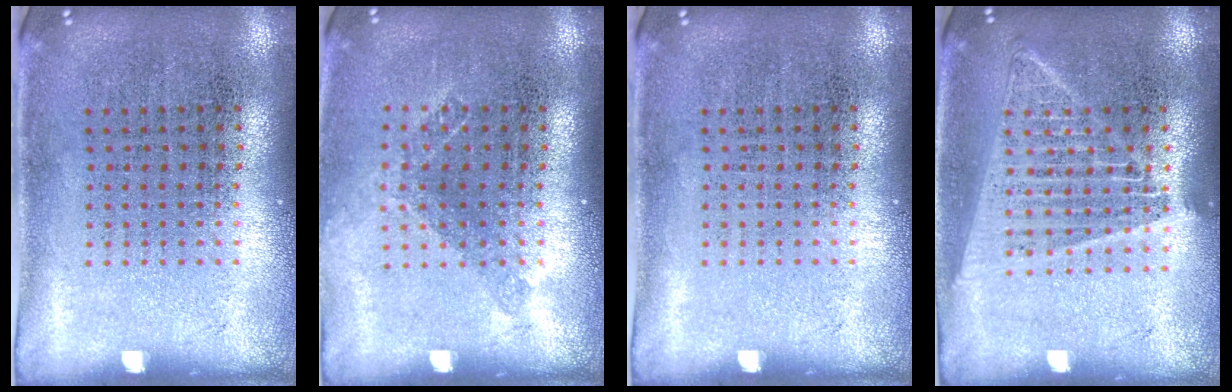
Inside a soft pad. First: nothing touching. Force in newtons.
{"total": 1.2, "press": 0.9, "slide": 0.7}
{"total": 0.0}
{"total": 1.5, "press": 1.4, "slide": 0.7}